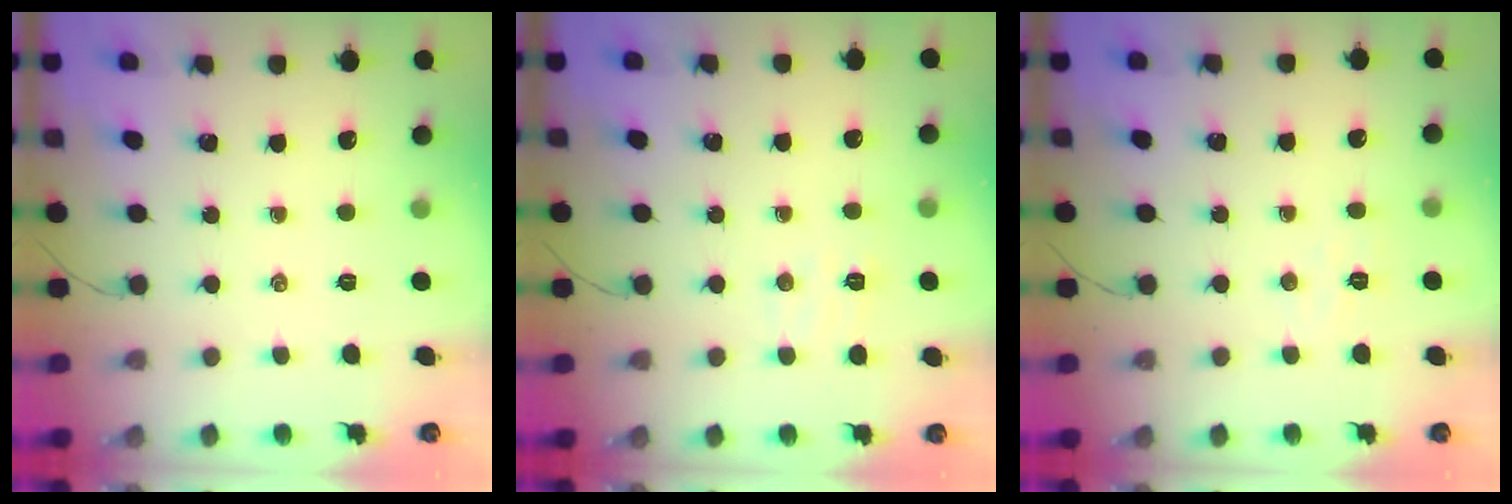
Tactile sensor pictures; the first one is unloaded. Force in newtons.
{"total": 5.5, "press": 5.3, "slide": 1.3}
{"total": 3.8, "press": 3.7, "slide": 0.9}